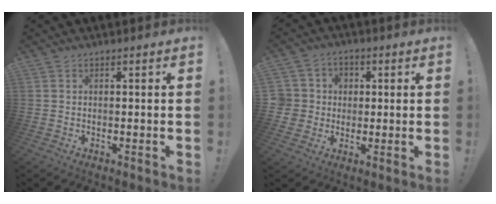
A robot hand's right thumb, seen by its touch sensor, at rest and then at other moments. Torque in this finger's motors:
{"motor_torque": [0.39, 0.46, 0.21, -0.08, -0.08]}